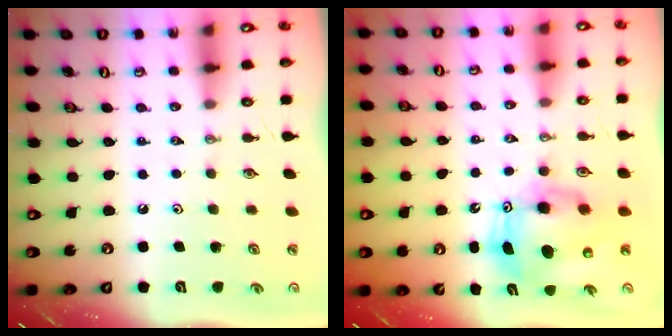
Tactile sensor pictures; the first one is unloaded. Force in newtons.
{"total": 10.1, "press": 9.9, "slide": 2.0}